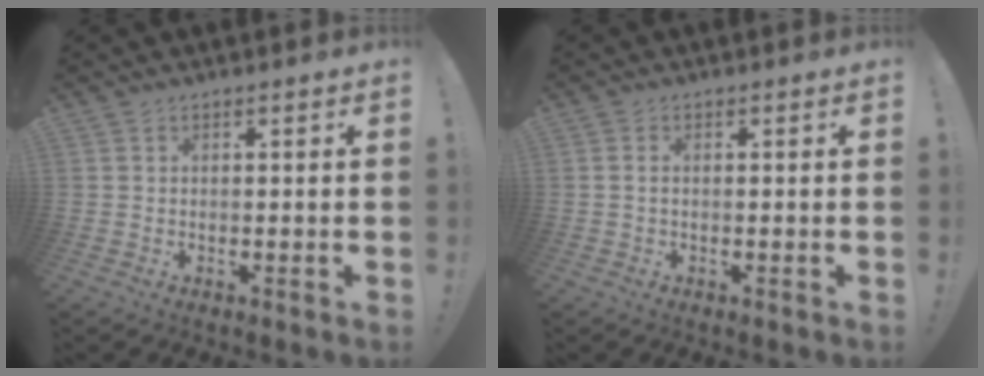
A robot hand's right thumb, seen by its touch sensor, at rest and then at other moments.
{"total": 0.8, "force": [-0.1, 0.4, 0.7], "torque": [-0.021, 0.005, -0.002]}